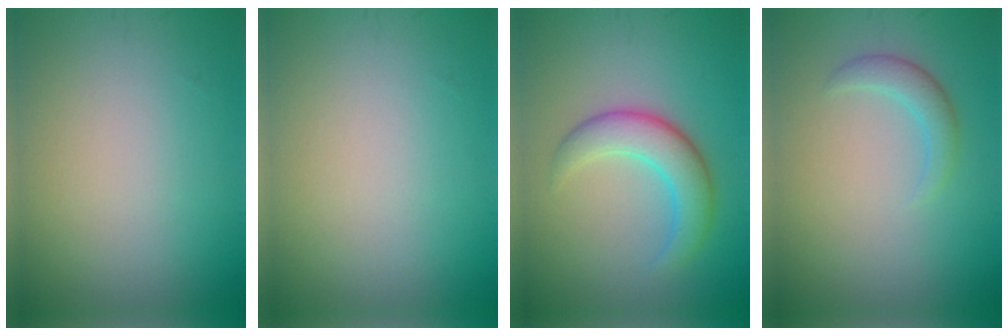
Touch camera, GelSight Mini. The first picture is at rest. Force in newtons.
{"total": 0.0}
{"total": 4.5, "press": 4.5, "slide": 0.3}
{"total": 1.9, "press": 1.9, "slide": 0.1}